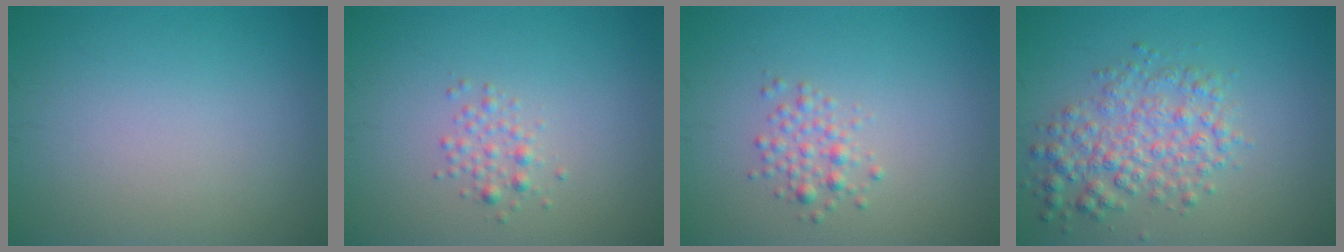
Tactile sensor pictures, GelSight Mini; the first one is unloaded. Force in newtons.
{"total": 1.4, "press": 1.4, "slide": 0.1}
{"total": 1.7, "press": 1.7, "slide": 0.1}
{"total": 4.3, "press": 4.3, "slide": 0.1}